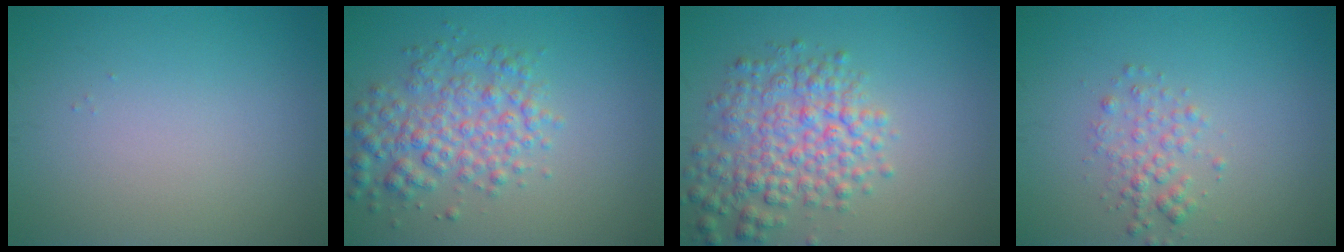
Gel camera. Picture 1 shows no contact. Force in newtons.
{"total": 4.5, "press": 4.5, "slide": 0.1}
{"total": 5.5, "press": 5.5, "slide": 0.2}
{"total": 2.0, "press": 2.0, "slide": 0.1}